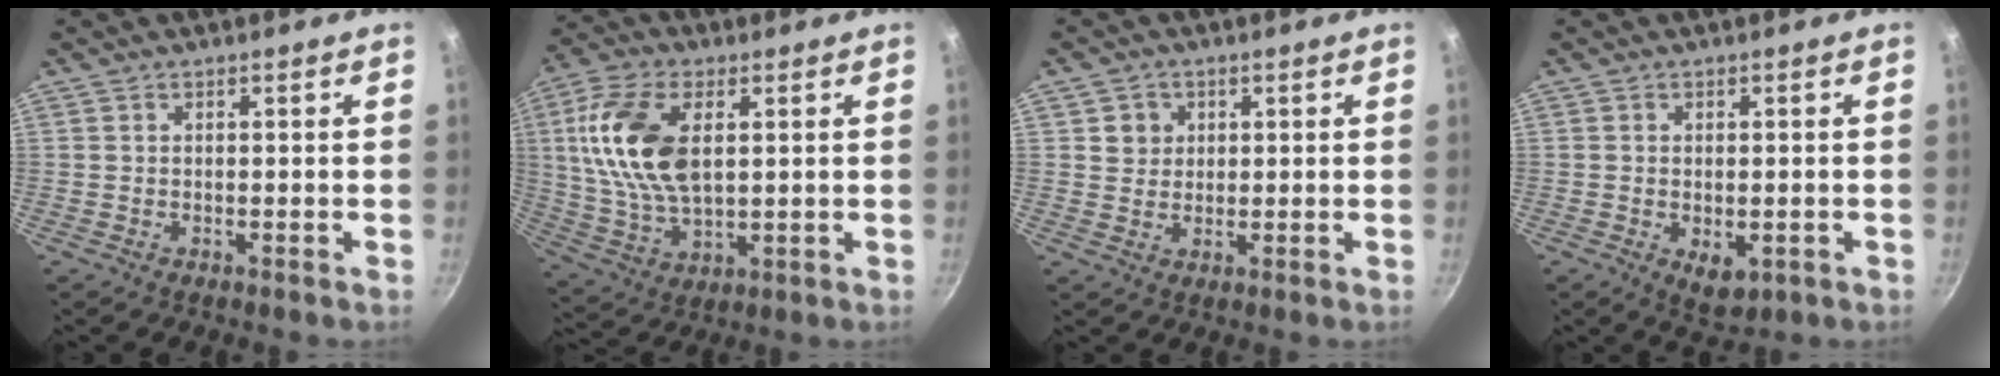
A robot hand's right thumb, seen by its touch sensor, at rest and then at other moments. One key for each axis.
{"total": 16.6, "fx": 3.5, "fy": 9.2, "fz": 13.3, "tx": -0.251, "ty": -0.003, "tz": 0.068}
{"total": 3.7, "fx": 1.1, "fy": 3.4, "fz": 0.8, "tx": 0.011, "ty": 0.005, "tz": 0.016}
{"total": 4.7, "fx": -1.1, "fy": 2.8, "fz": 3.7, "tx": -0.046, "ty": -0.009, "tz": -0.008}